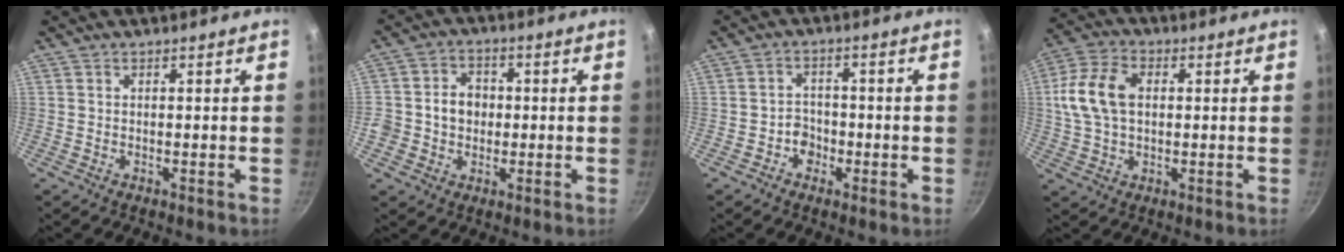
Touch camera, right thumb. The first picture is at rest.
{"total": 6.9, "force": [-0.3, 6.0, 3.2], "torque": [-0.022, 0.009, -0.014]}
{"total": 3.5, "force": [-1.6, 2.9, 1.2], "torque": [0.006, 0.018, -0.029]}
{"total": 11.7, "force": [1.5, 7.7, 8.6], "torque": [-0.162, 0.019, 0.020]}